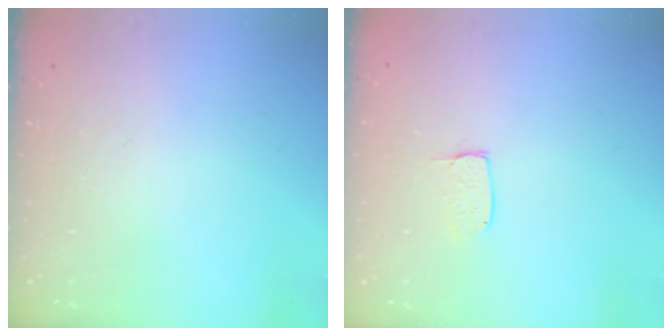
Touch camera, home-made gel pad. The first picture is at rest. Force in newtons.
{"total": 4.5, "press": 4.5, "slide": 0.3}